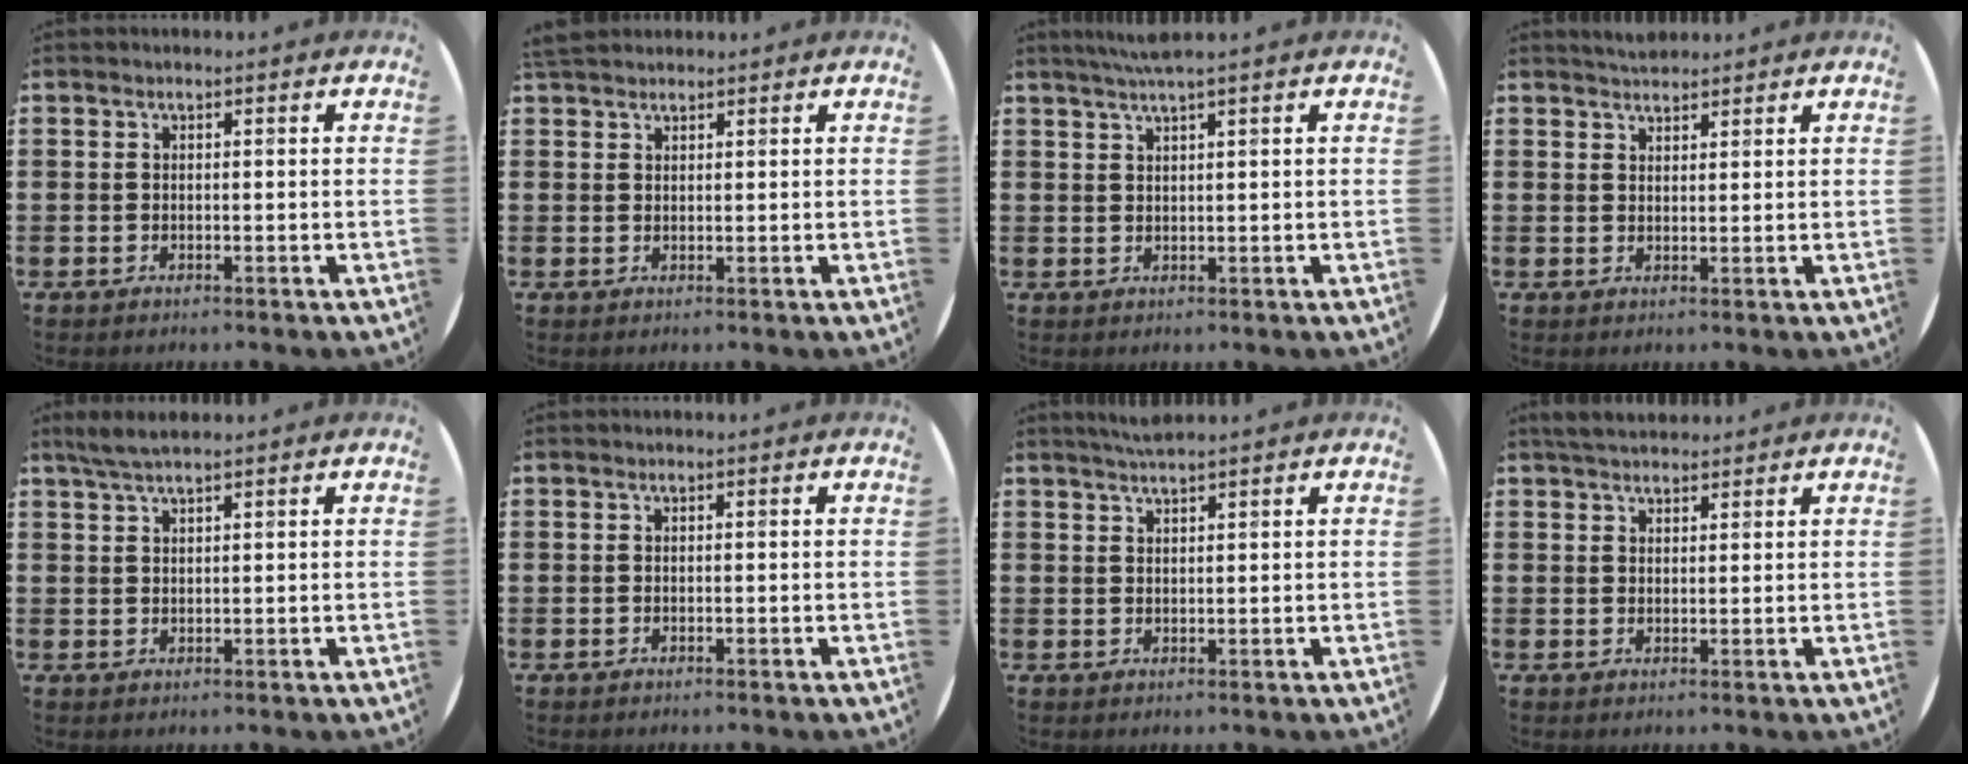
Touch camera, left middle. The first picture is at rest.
{"total": 1.8, "force": [1.7, 0.5, 0.3], "torque": [-0.009, 0.006, 0.032]}
{"total": 2.5, "force": [2.0, -0.3, 1.6], "torque": [-0.033, 0.001, 0.035]}
{"total": 2.2, "force": [2.2, 0.4, 0.1], "torque": [-0.006, 0.001, 0.042]}
{"total": 2.6, "force": [2.2, 0.3, 1.5], "torque": [-0.032, 0.004, 0.039]}
{"total": 0.0}
{"total": 2.0, "force": [1.9, -0.1, 0.6], "torque": [-0.014, 0.000, 0.035]}
{"total": 3.0, "force": [2.8, 0.8, 0.5], "torque": [-0.008, -0.005, 0.052]}